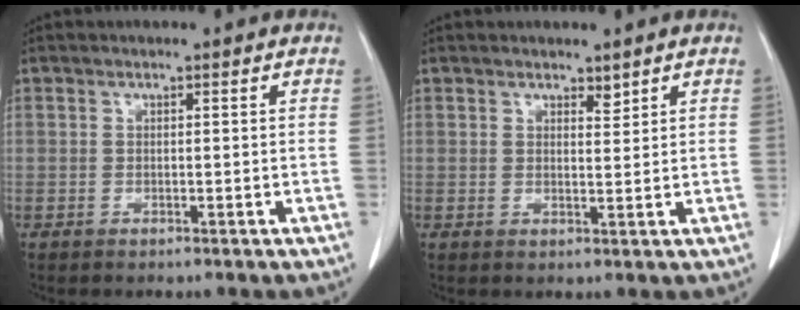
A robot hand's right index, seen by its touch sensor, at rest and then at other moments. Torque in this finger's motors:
{"motor_torque": [-0.14, 0.19, 0.03, 0.00]}